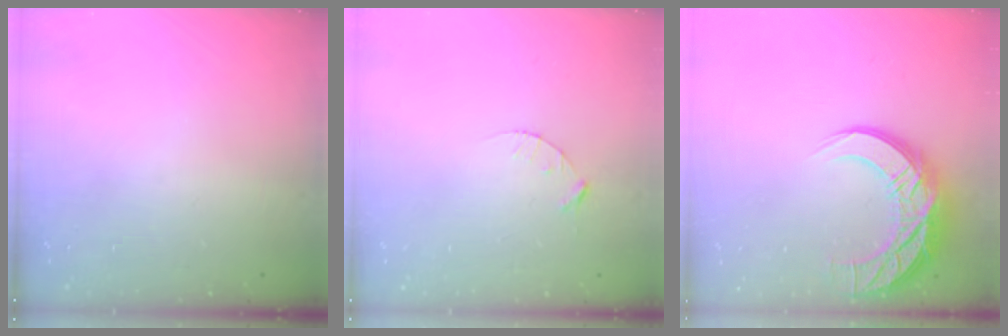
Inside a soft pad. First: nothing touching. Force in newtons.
{"total": 3.1, "press": 3.1, "slide": 0.4}
{"total": 15.9, "press": 15.9, "slide": 1.2}